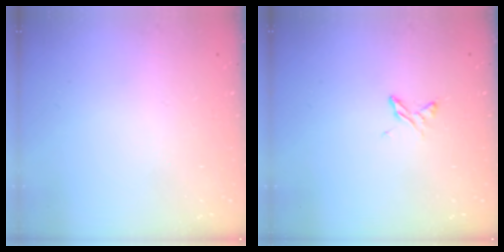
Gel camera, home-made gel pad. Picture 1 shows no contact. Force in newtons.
{"total": 4.1, "press": 4.0, "slide": 0.5}